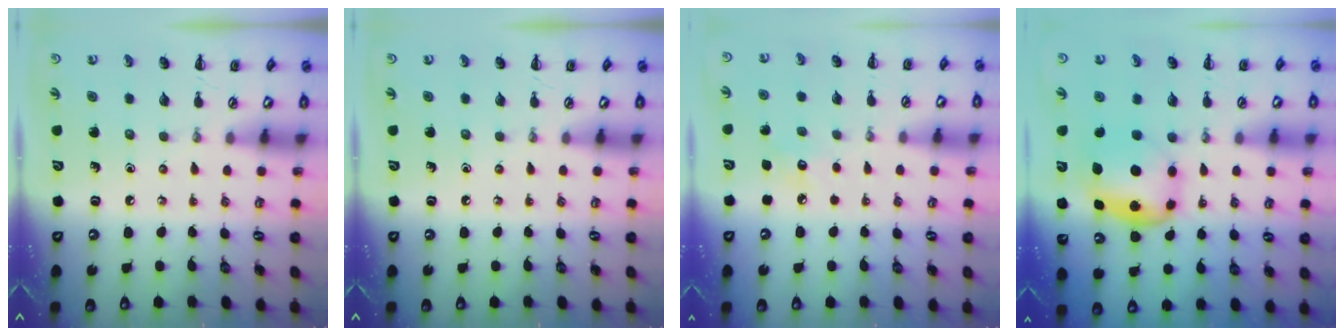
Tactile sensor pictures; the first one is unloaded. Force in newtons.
{"total": 0.0}
{"total": 6.0, "press": 5.7, "slide": 1.6}
{"total": 6.0, "press": 5.9, "slide": 0.8}